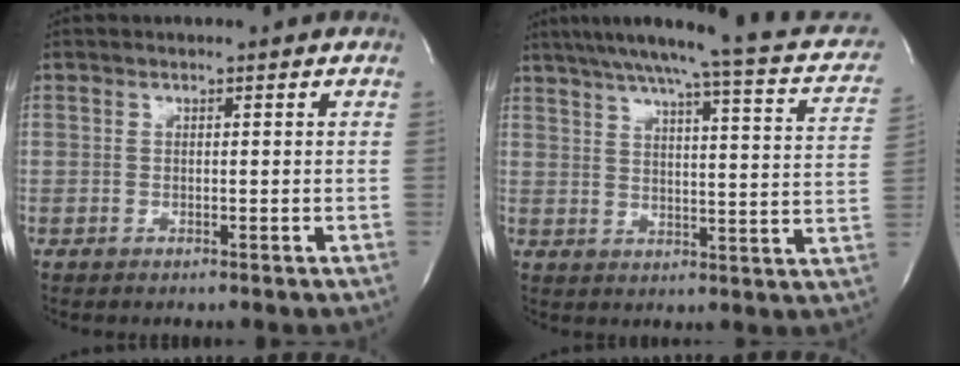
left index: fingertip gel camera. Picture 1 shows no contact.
{"total": 21.2, "force": [17.4, 2.6, 11.8], "torque": [-0.170, -0.002, 0.205]}